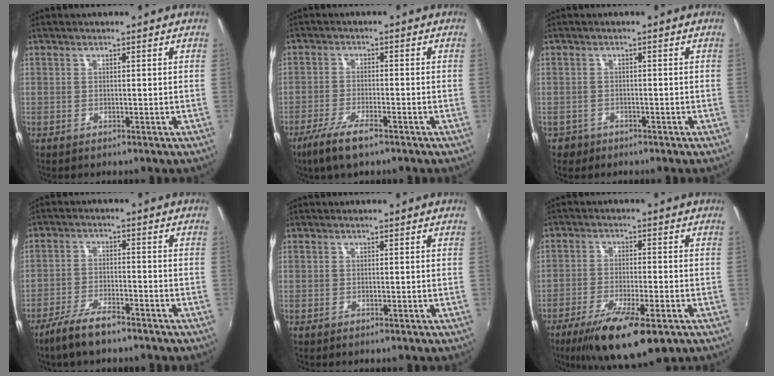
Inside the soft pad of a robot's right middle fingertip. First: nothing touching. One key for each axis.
{"total": 7.0, "fx": -4.8, "fy": 1.4, "fz": 4.8, "tx": -0.121, "ty": -0.017, "tz": -0.091}
{"total": 2.6, "fx": -1.5, "fy": 2.1, "fz": 0.4, "tx": -0.018, "ty": -0.002, "tz": -0.024}
{"total": 7.1, "fx": -5.6, "fy": 1.8, "fz": 4.1, "tx": -0.103, "ty": -0.008, "tz": -0.102}
{"total": 0.0}
{"total": 13.2, "fx": -7.8, "fy": 3.0, "fz": 10.2, "tx": -0.197, "ty": -0.038, "tz": -0.131}